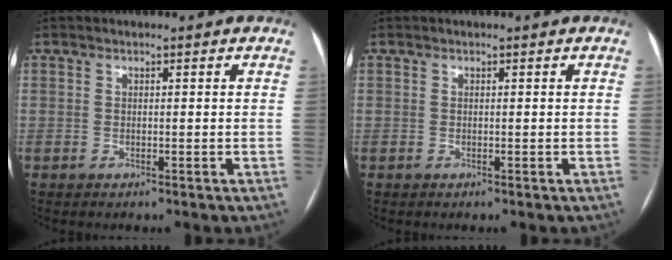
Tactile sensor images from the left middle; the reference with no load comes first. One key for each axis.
{"total": 0.0}